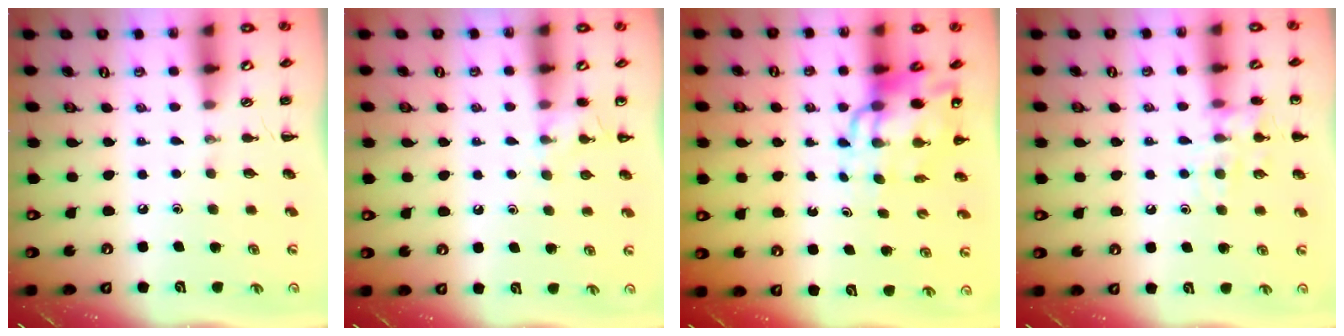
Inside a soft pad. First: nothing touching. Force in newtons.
{"total": 5.0, "press": 4.8, "slide": 1.5}
{"total": 12.8, "press": 12.2, "slide": 3.9}
{"total": 10.5, "press": 10.5, "slide": 0.8}